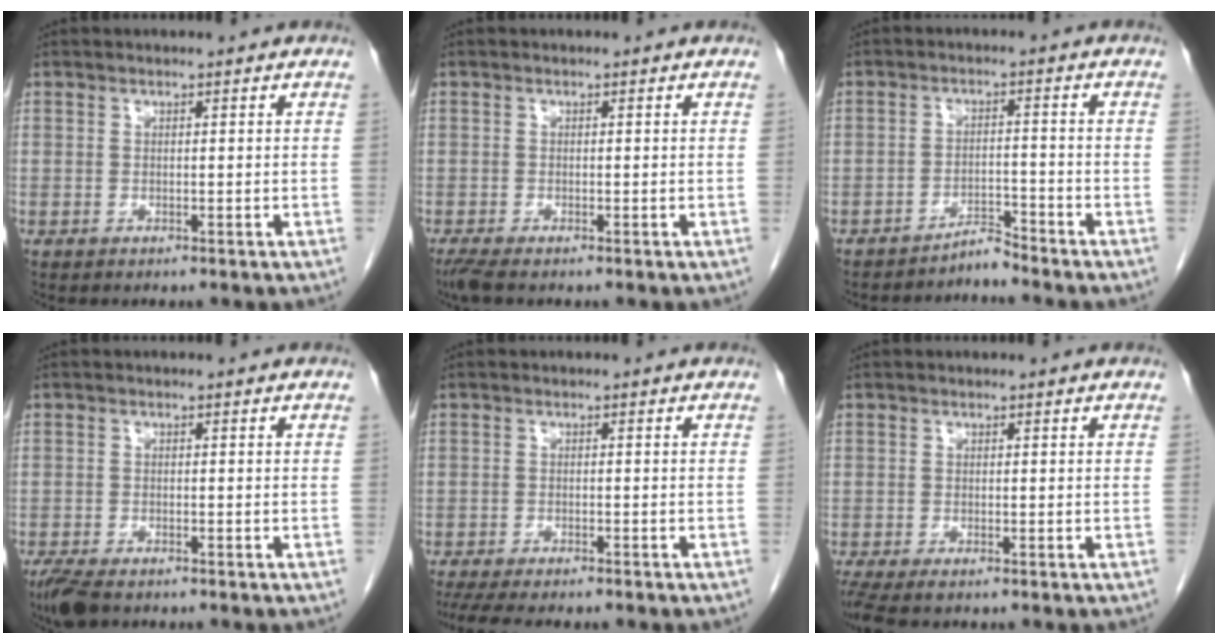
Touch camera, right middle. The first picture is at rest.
{"total": 1.8, "force": [-1.4, 0.1, 1.1], "torque": [-0.029, -0.009, -0.031]}
{"total": 2.7, "force": [-2.7, -0.2, 0.1], "torque": [0.007, -0.010, -0.047]}
{"total": 4.4, "force": [-3.4, 1.5, 2.4], "torque": [-0.052, -0.012, -0.058]}
{"total": 10.4, "force": [-8.6, 2.2, 5.3], "torque": [-0.075, -0.007, -0.120]}
{"total": 3.8, "force": [-2.9, 0.9, 2.3], "torque": [-0.043, -0.012, -0.049]}